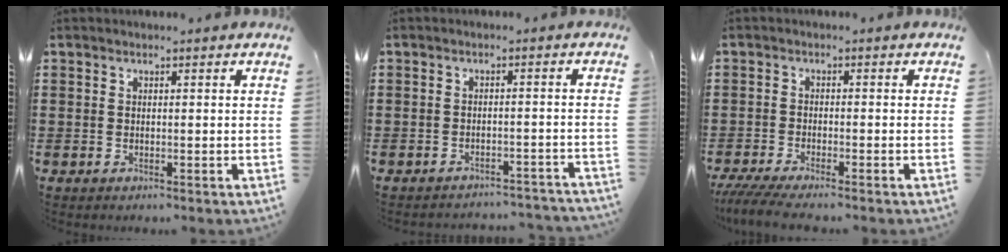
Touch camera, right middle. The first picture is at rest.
{"total": 2.3, "force": [-2.3, 0.0, 0.2], "torque": [-0.008, 0.001, -0.048]}
{"total": 3.2, "force": [-2.8, 0.1, 1.5], "torque": [-0.040, -0.012, -0.058]}